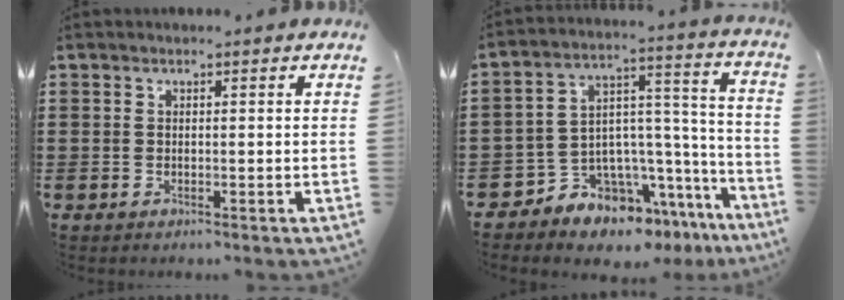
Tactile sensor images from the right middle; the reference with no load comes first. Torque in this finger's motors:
{"motor_torque": [2.14, 0.00, 0.25, 0.08]}